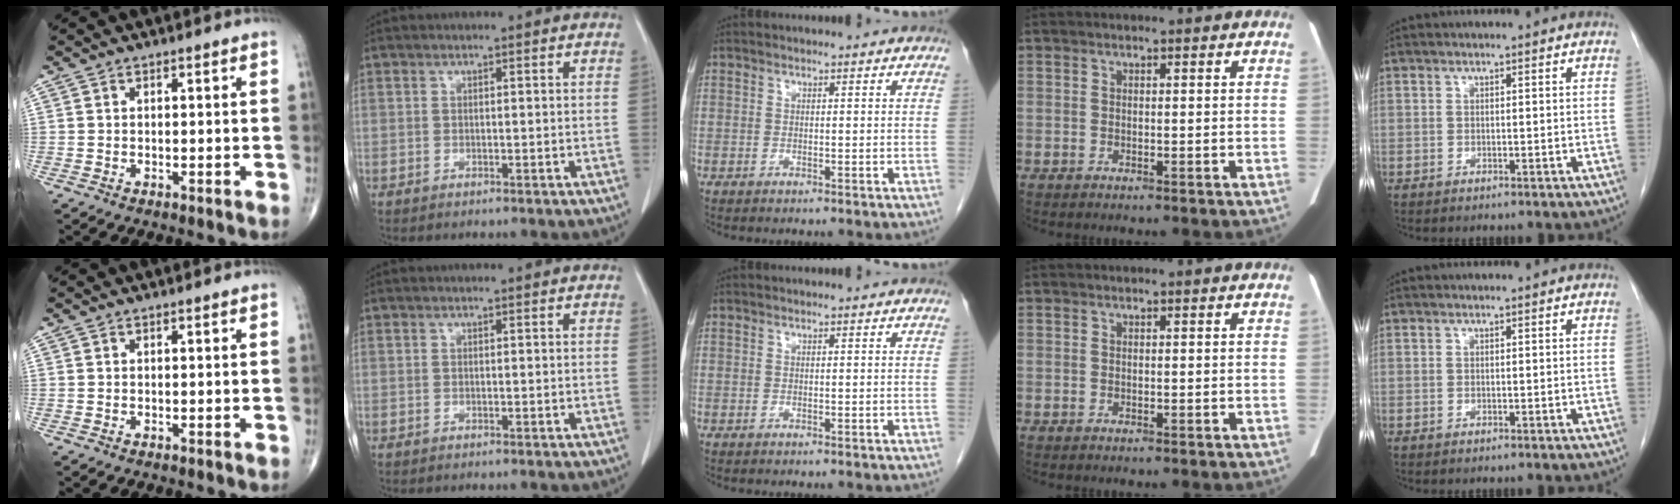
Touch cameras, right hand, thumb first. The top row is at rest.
{}